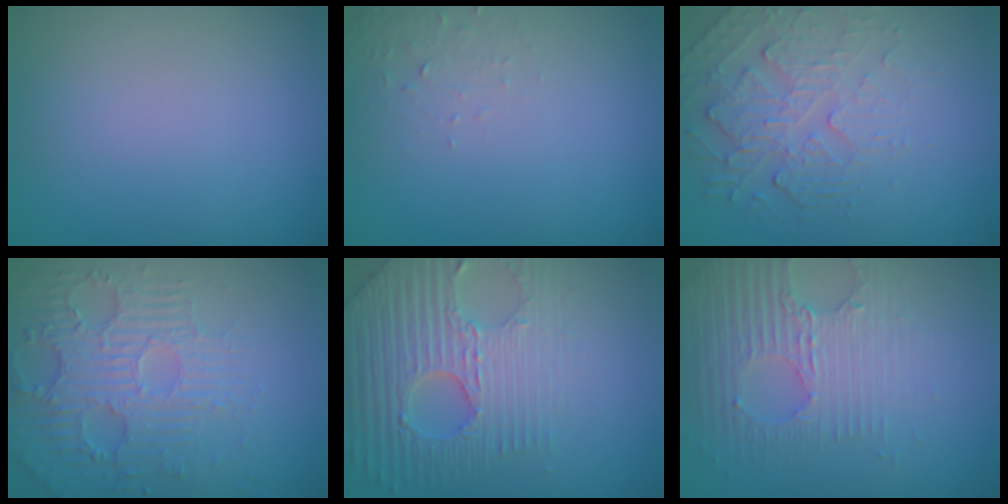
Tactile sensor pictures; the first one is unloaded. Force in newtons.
{"total": 1.2, "press": 1.2, "slide": 0.1}
{"total": 2.7, "press": 2.1, "slide": 1.7}
{"total": 6.1, "press": 3.8, "slide": 4.8}
{"total": 6.9, "press": 5.2, "slide": 4.5}
{"total": 3.5, "press": 3.4, "slide": 0.9}